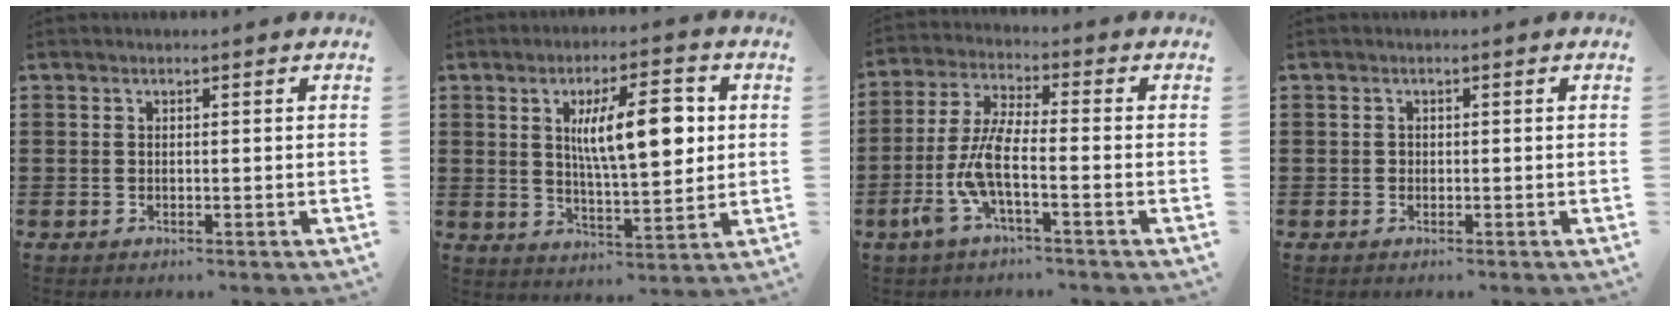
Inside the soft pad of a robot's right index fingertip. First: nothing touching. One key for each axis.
{"total": 10.9, "fx": 2.6, "fy": 3.8, "fz": 9.9, "tx": -0.169, "ty": 0.002, "tz": 0.038}
{"total": 7.5, "fx": -3.1, "fy": 1.7, "fz": 6.7, "tx": -0.155, "ty": -0.011, "tz": -0.061}
{"total": 0.5, "fx": -0.1, "fy": 0.5, "fz": 0.2, "tx": -0.005, "ty": 0.003, "tz": -0.003}